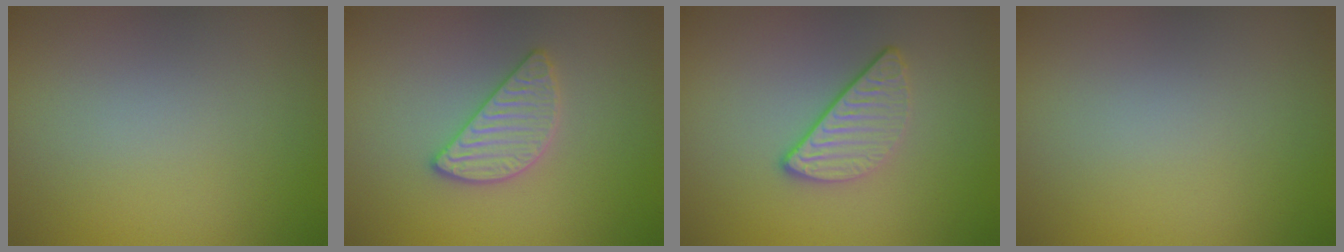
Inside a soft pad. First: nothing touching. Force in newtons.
{"total": 2.8, "press": 2.7, "slide": 0.5}
{"total": 3.0, "press": 2.3, "slide": 1.8}
{"total": 0.0}